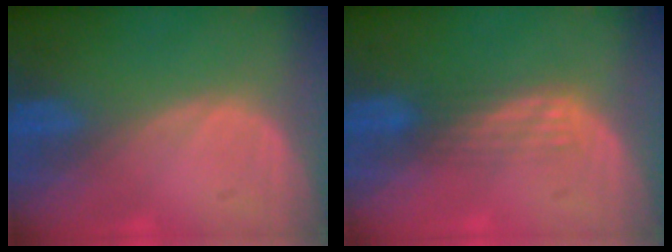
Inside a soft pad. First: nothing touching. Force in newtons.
{"total": 2.9, "press": 2.5, "slide": 1.5}